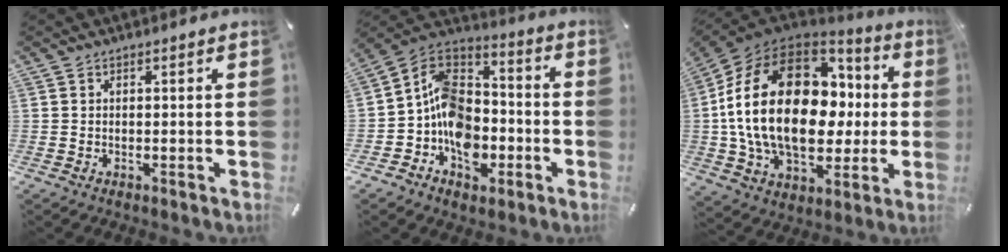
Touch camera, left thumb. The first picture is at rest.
{"total": 13.4, "force": [-4.6, 10.6, 6.7], "torque": [-0.142, 0.024, -0.083]}
{"total": 27.8, "force": [1.9, 17.8, 21.3], "torque": [-0.436, 0.005, 0.040]}